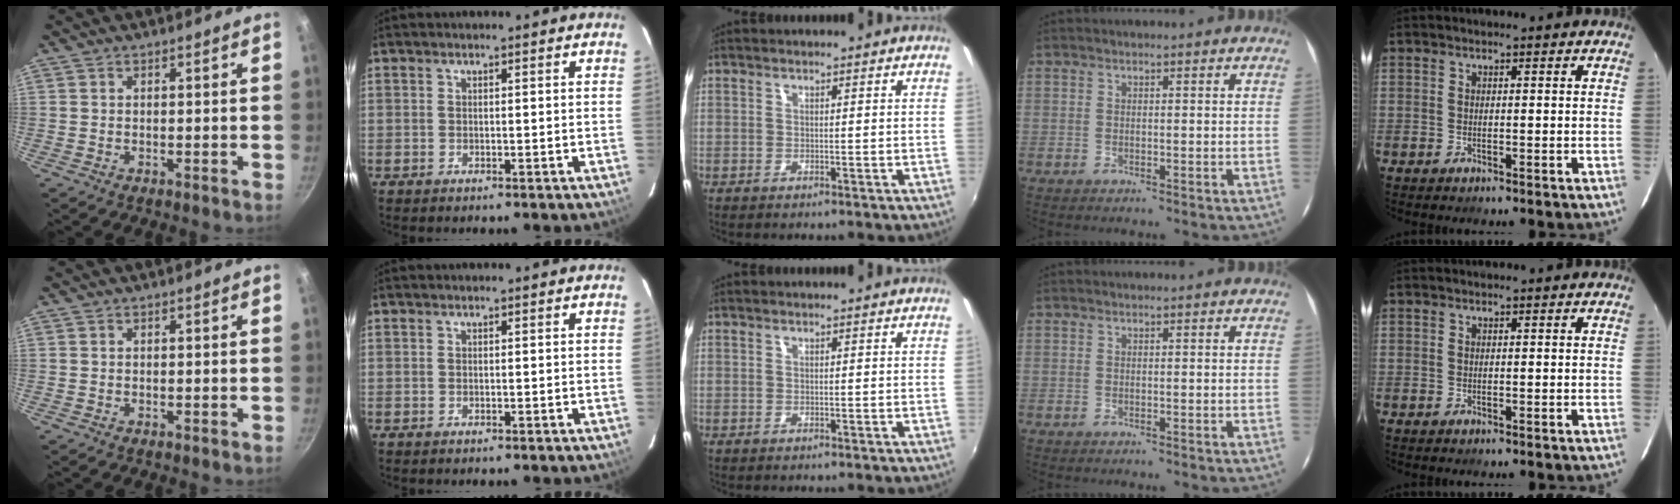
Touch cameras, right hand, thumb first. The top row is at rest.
{}